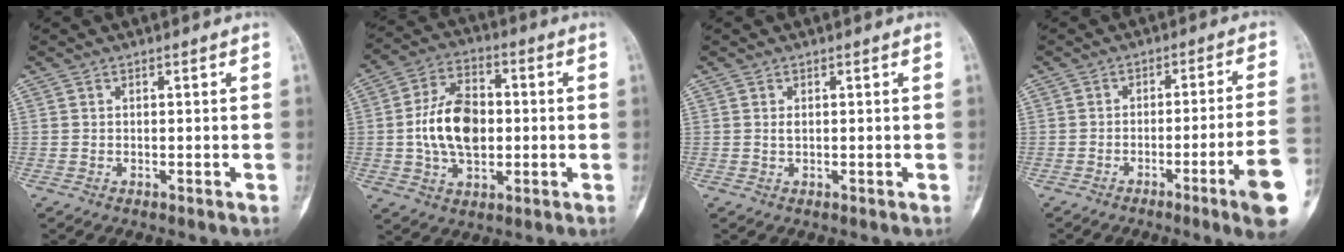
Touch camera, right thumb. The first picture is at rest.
{"total": 13.4, "force": [-0.2, 8.5, 10.4], "torque": [-0.169, 0.014, -0.005]}
{"total": 0.7, "force": [0.2, 0.3, 0.6], "torque": [-0.012, -0.001, 0.004]}
{"total": 11.6, "force": [-4.6, -0.7, 10.6], "torque": [-0.151, 0.015, -0.068]}